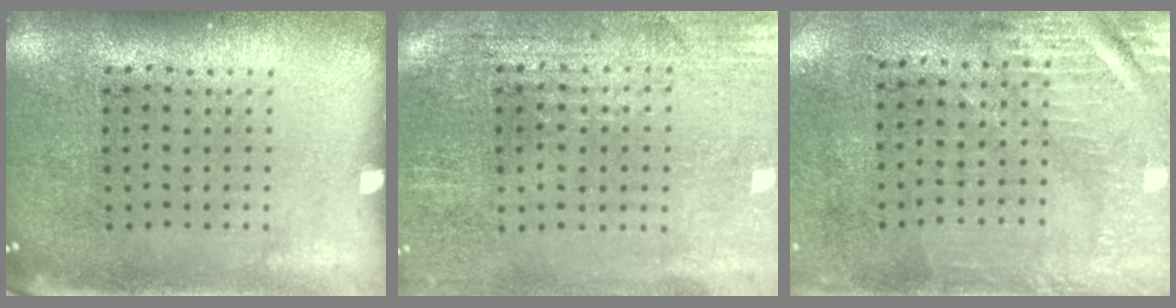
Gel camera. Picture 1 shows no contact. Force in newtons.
{"total": 0.6, "press": 0.5, "slide": 0.4}
{"total": 3.0, "press": 2.5, "slide": 1.6}